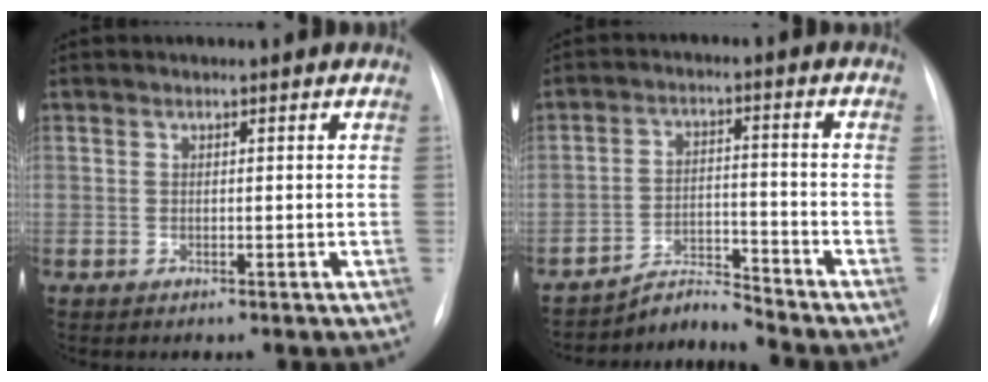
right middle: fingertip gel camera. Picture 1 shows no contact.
{"total": 5.1, "force": [-4.8, -1.2, -1.1], "torque": [0.010, -0.003, -0.081]}